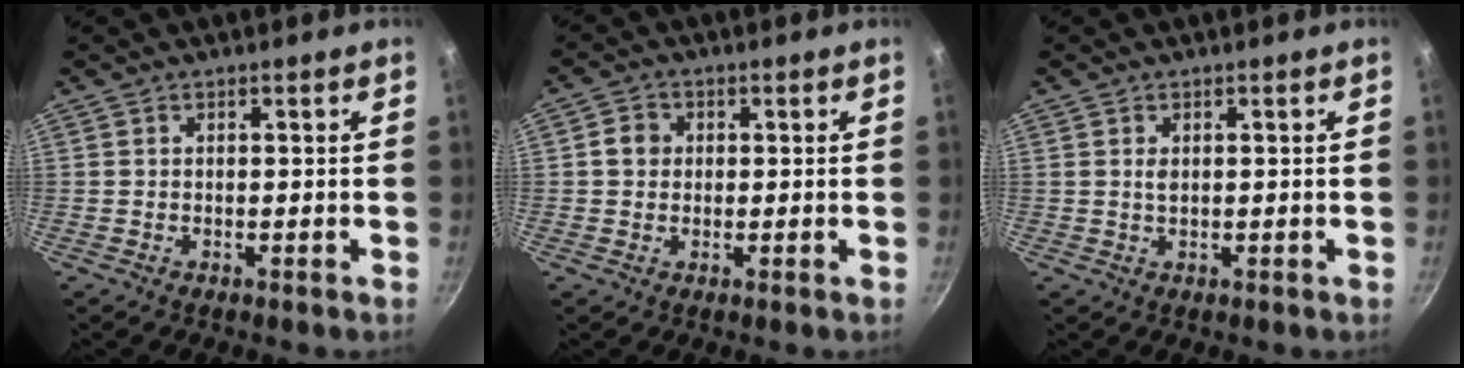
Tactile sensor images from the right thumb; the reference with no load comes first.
{"total": 3.3, "force": [0.3, 3.0, 1.4], "torque": [-0.008, 0.007, -0.001]}
{"total": 1.4, "force": [0.4, 0.8, 1.0], "torque": [-0.019, 0.001, 0.008]}